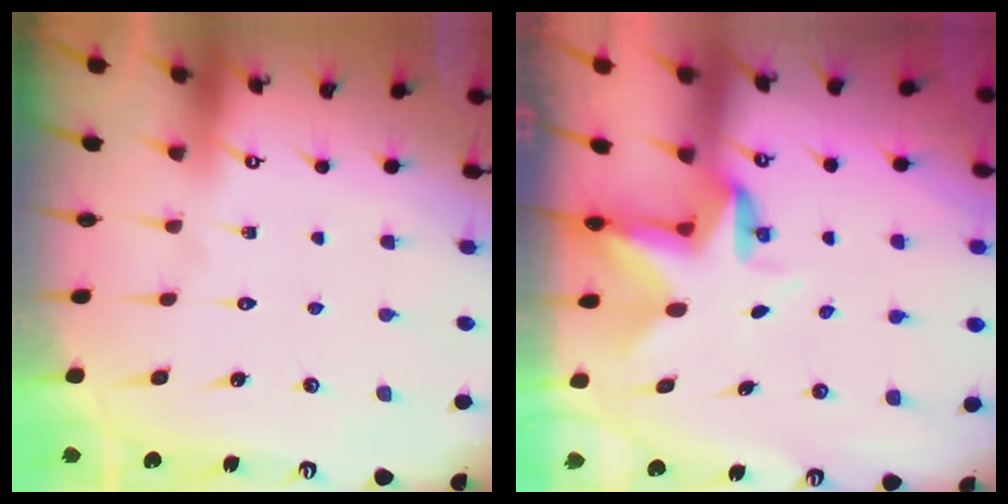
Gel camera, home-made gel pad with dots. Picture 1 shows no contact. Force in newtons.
{"total": 3.9, "press": 3.9, "slide": 0.3}